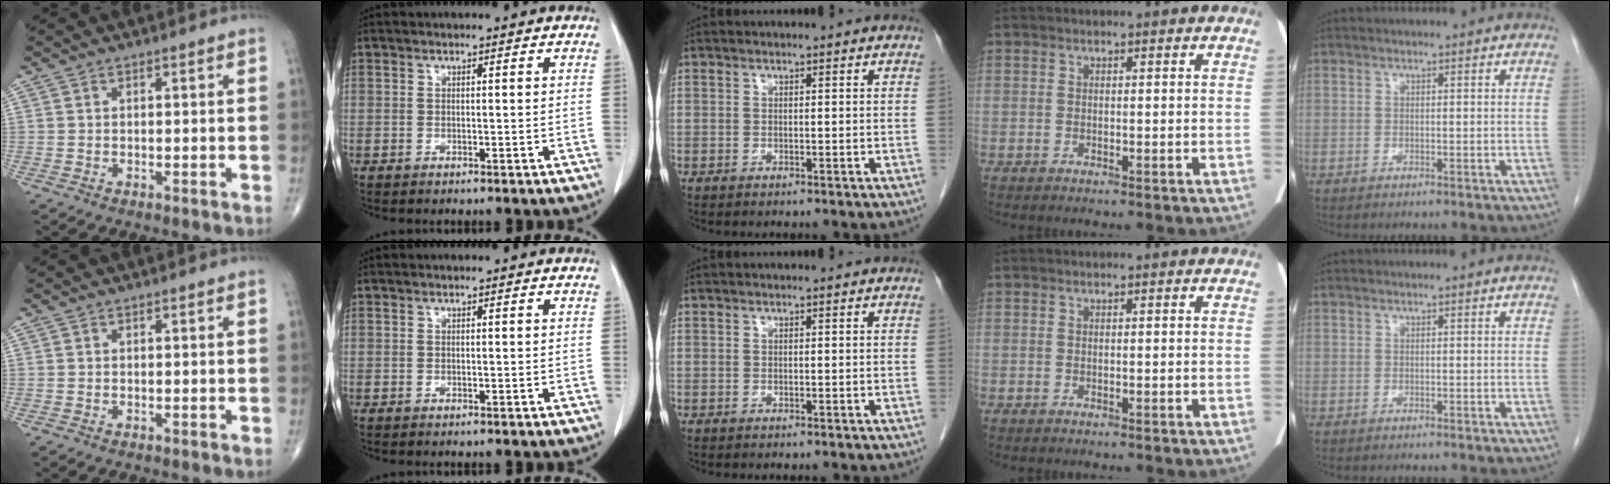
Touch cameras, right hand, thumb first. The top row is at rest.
{}